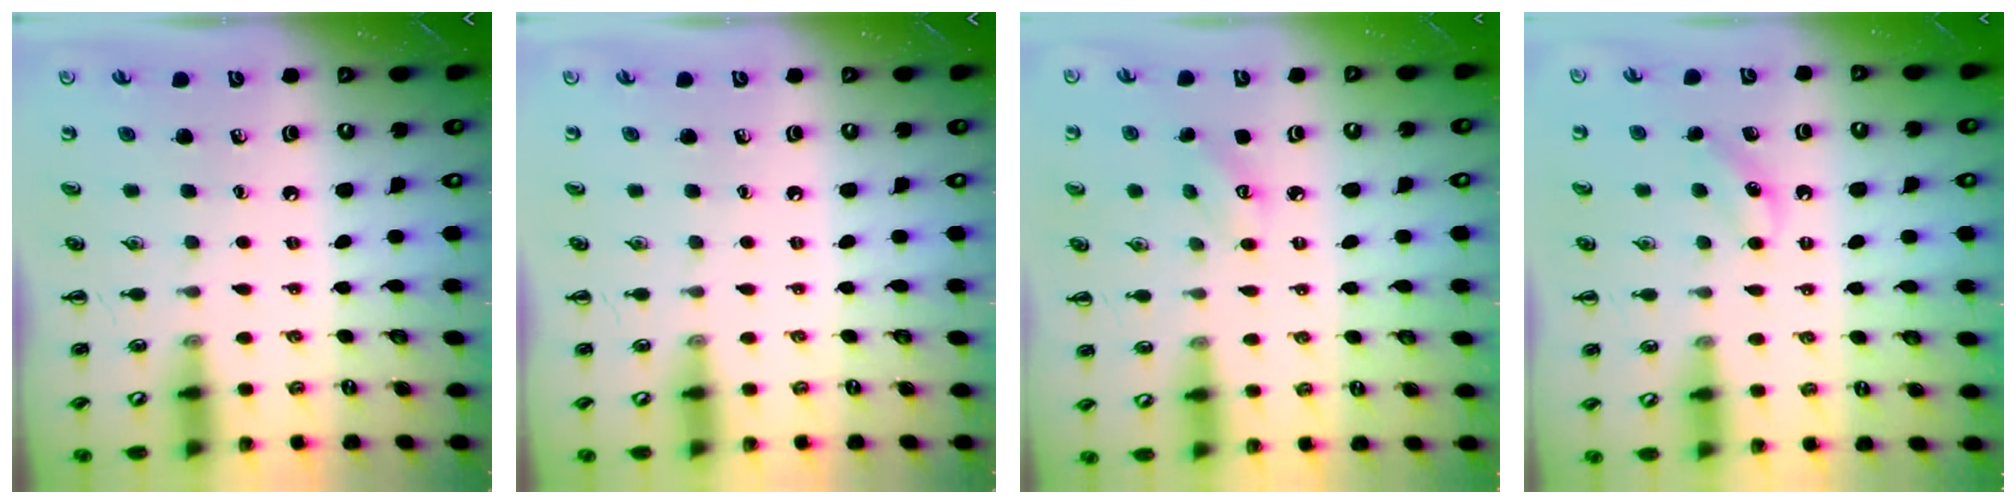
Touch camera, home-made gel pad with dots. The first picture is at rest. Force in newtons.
{"total": 0.0}
{"total": 3.3, "press": 3.2, "slide": 0.9}
{"total": 6.3, "press": 6.0, "slide": 1.8}